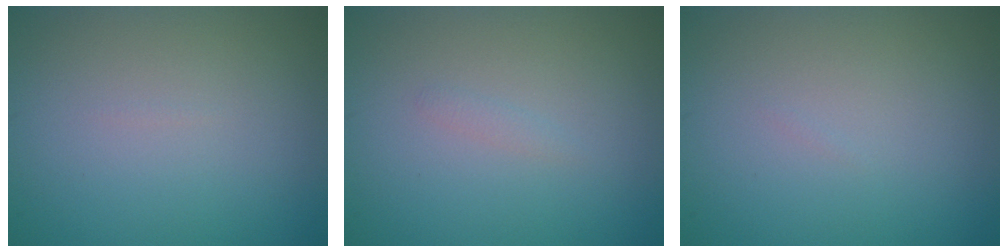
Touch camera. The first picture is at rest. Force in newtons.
{"total": 0.5, "press": 0.5, "slide": 0.0}
{"total": 0.0}